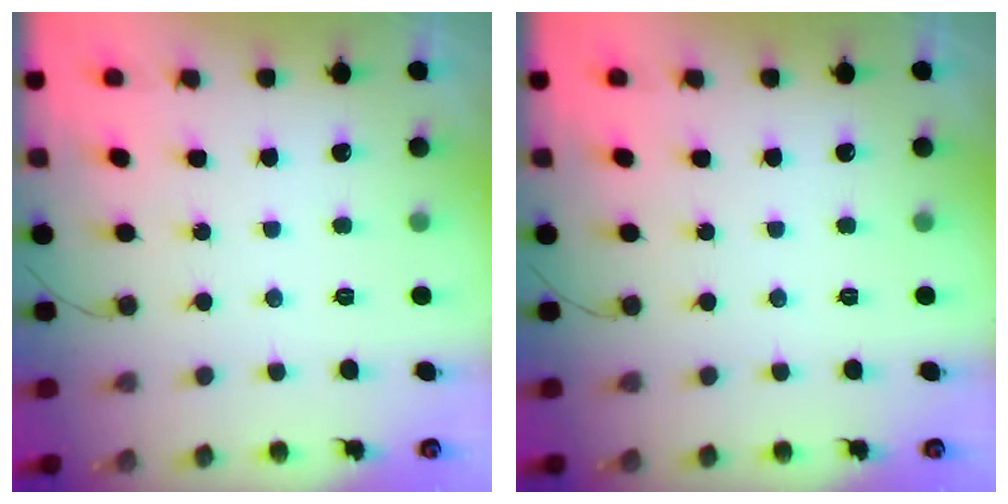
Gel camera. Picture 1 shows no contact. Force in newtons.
{"total": 0.0}